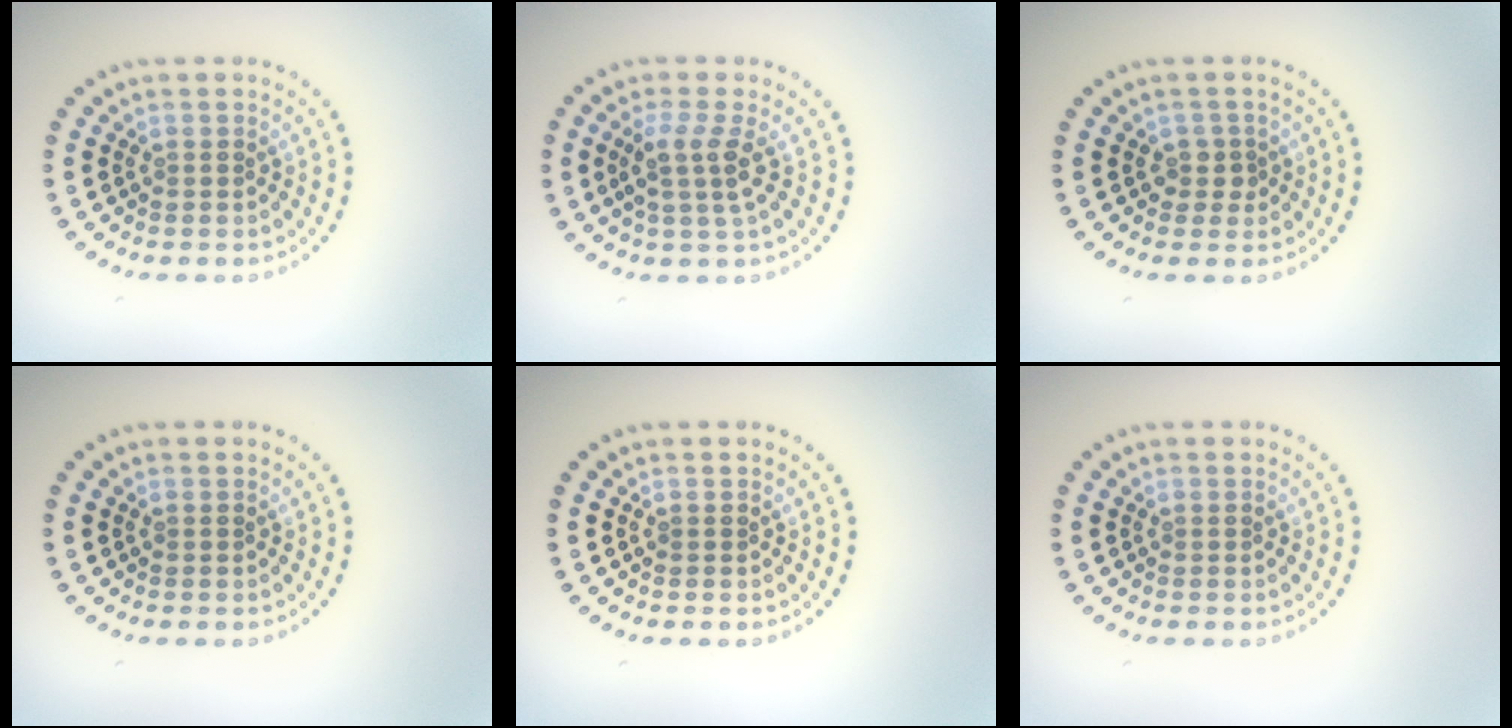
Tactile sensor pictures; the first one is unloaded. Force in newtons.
{"total": 2.7, "press": 2.2, "slide": 1.6}
{"total": 1.4, "press": 1.2, "slide": 0.7}
{"total": 0.0}
{"total": 0.0}
{"total": 0.0}